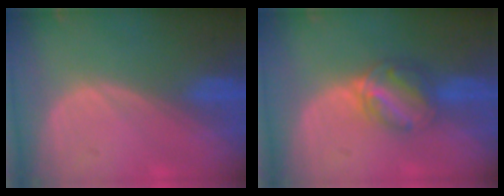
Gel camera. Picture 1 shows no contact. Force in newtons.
{"total": 6.4, "press": 5.4, "slide": 3.3}